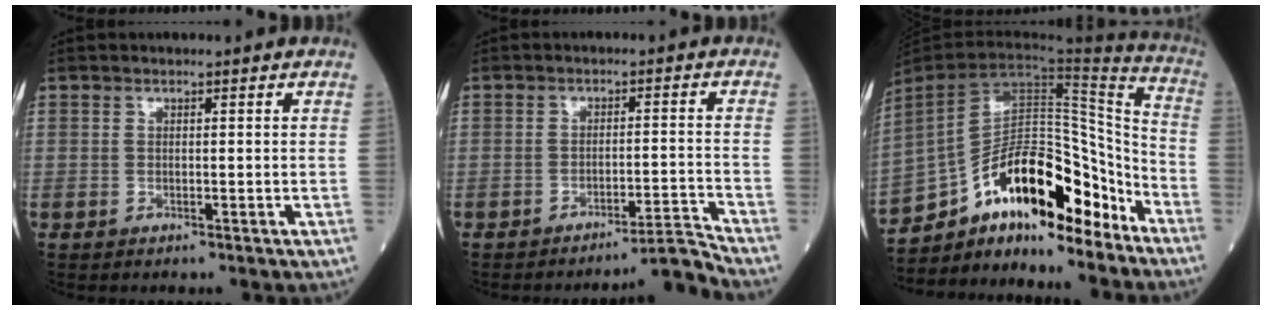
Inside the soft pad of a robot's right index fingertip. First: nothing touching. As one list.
[{"total": 5.3, "force": [-4.6, -2.5, 0.1], "torque": [0.006, 0.007, -0.070]}, {"total": 21.8, "force": [-15.8, 6.7, 13.5], "torque": [-0.231, 0.025, -0.258]}]